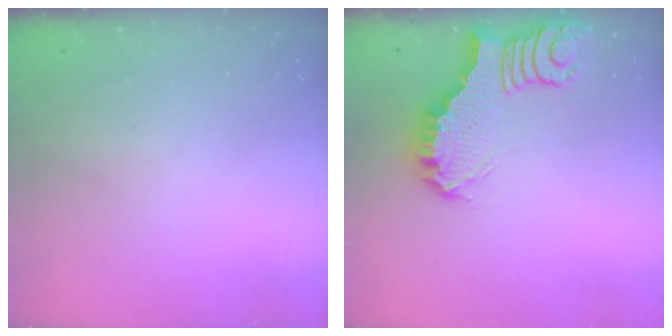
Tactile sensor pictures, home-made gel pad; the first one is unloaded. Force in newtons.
{"total": 3.3, "press": 3.3, "slide": 0.2}